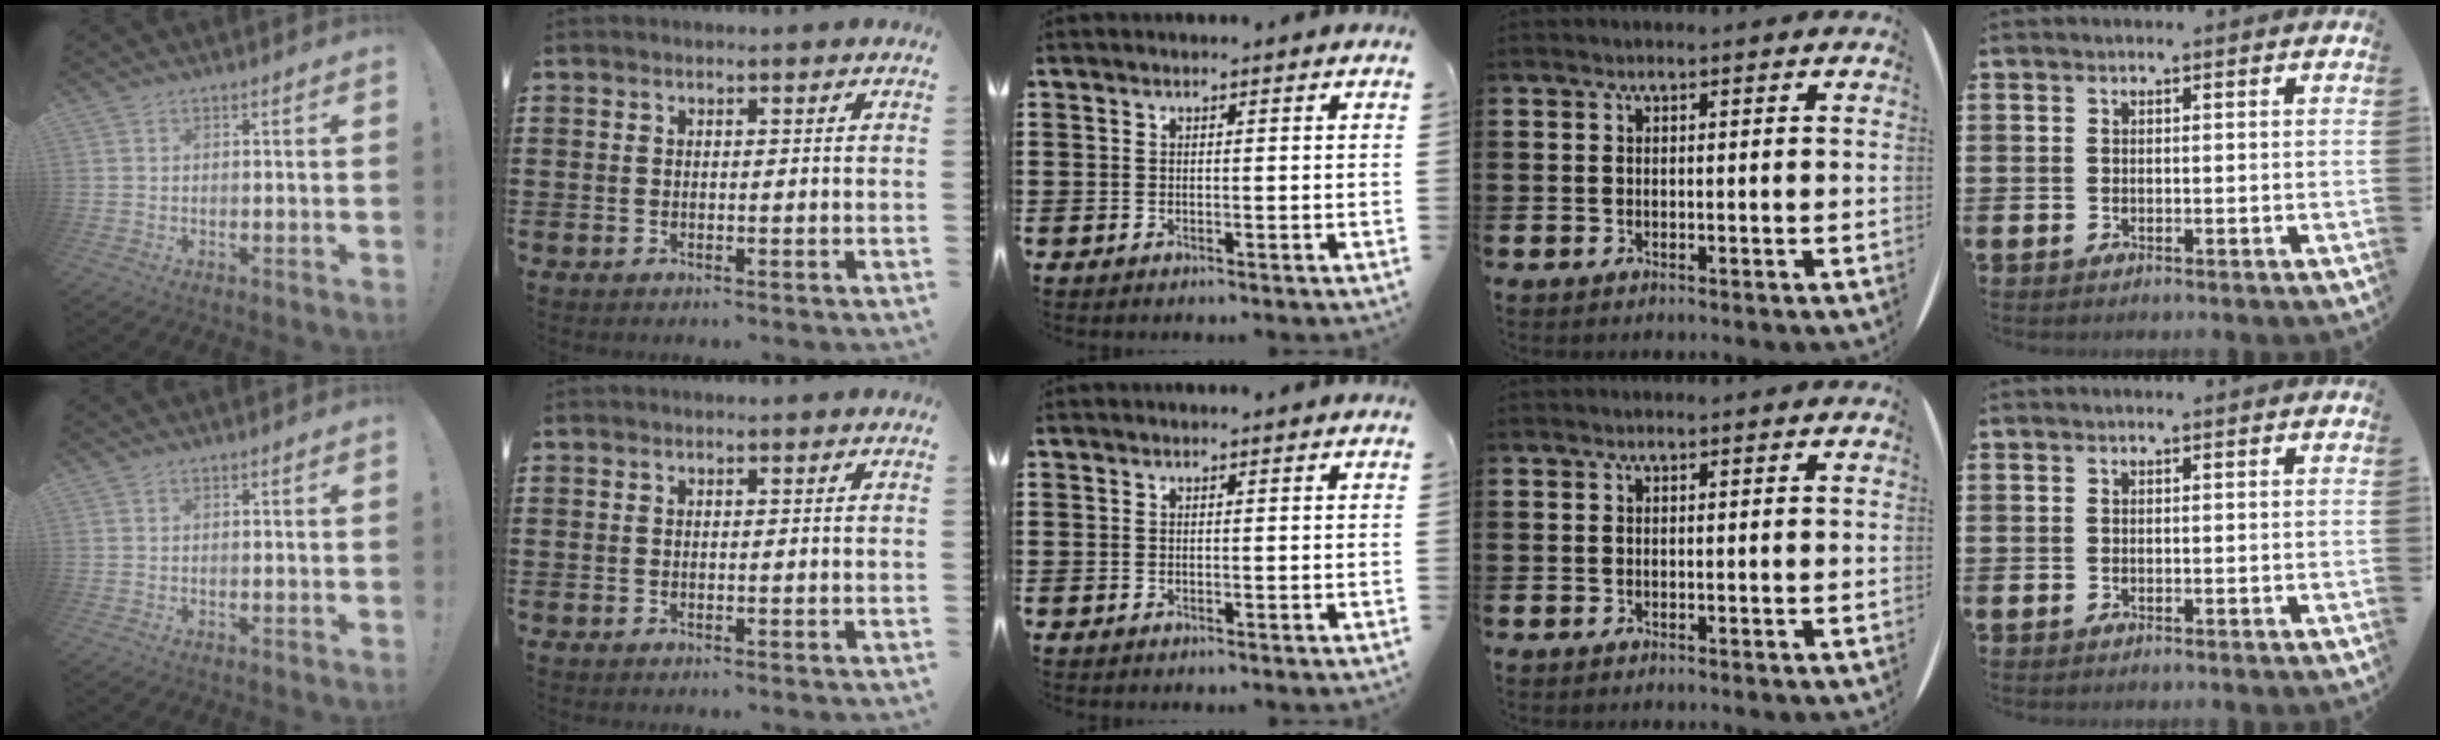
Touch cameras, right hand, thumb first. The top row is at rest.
{}